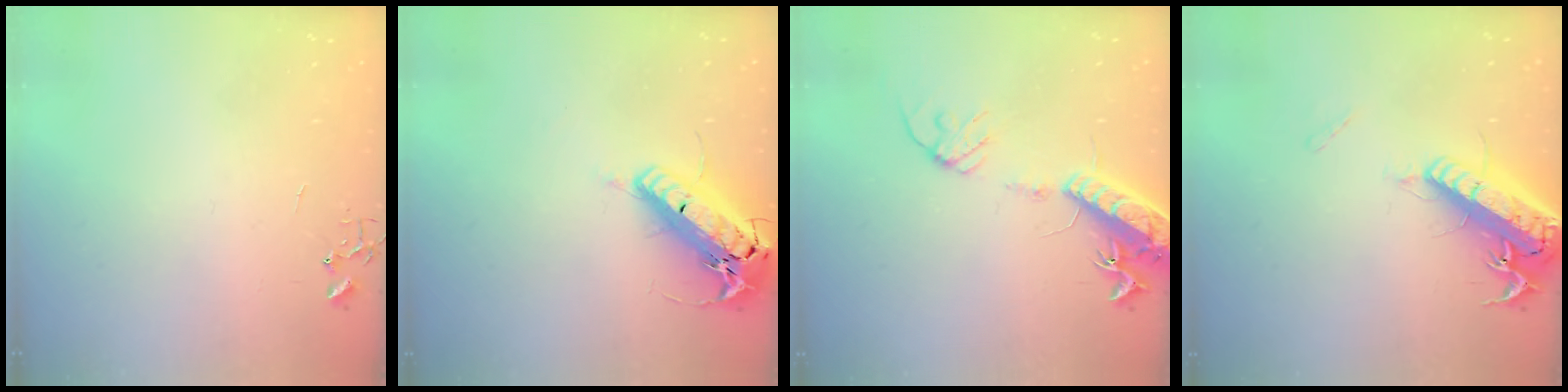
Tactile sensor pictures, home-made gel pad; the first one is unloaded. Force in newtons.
{"total": 22.0, "press": 21.5, "slide": 4.5}
{"total": 16.1, "press": 15.7, "slide": 3.6}
{"total": 20.1, "press": 19.7, "slide": 3.9}